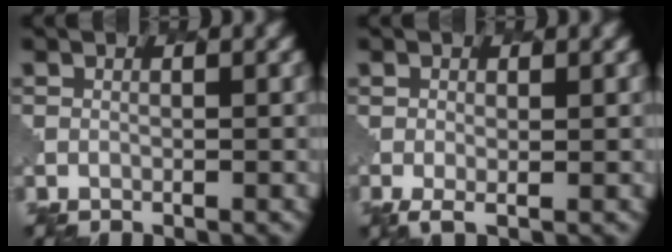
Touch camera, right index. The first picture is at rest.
{"total": 1.6, "force": [-0.4, 0.6, 1.4], "torque": [-0.030, -0.004, -0.008]}